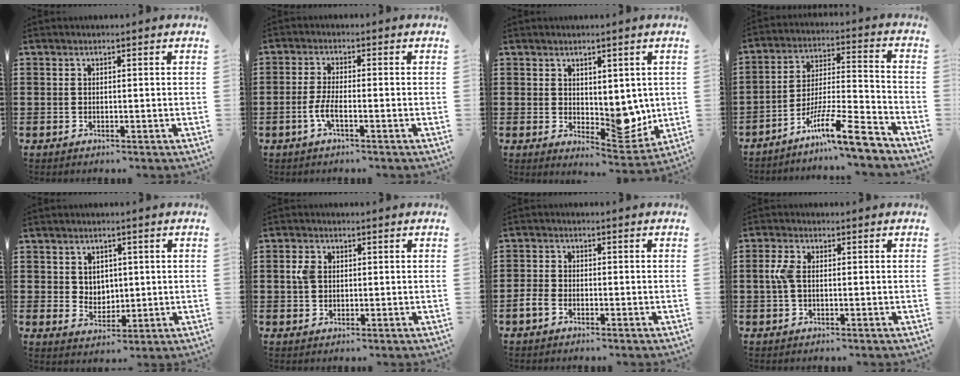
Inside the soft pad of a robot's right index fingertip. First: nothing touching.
{"total": 3.4, "force": [-1.5, 0.6, 3.1], "torque": [-0.073, -0.006, -0.033]}
{"total": 5.7, "force": [1.6, 4.0, 3.7], "torque": [-0.051, -0.006, 0.034]}
{"total": 11.6, "force": [-8.9, 1.1, 7.4], "torque": [-0.120, 0.015, -0.168]}
{"total": 3.3, "force": [1.5, 2.8, 0.6], "torque": [-0.018, 0.005, 0.027]}
{"total": 2.8, "force": [0.5, 2.0, 1.9], "torque": [-0.051, 0.007, 0.007]}
{"total": 2.3, "force": [-1.4, 1.3, 1.2], "torque": [-0.038, -0.002, -0.031]}
{"total": 3.6, "force": [0.1, 1.9, 3.1], "torque": [-0.093, -0.005, -0.008]}